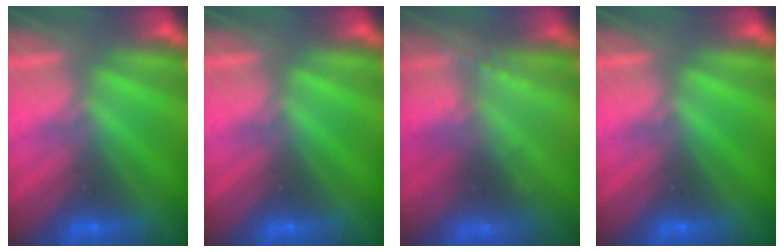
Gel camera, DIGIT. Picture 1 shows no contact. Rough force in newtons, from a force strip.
{"total": 0.0}
{"total": 2.2}
{"total": 0.0}